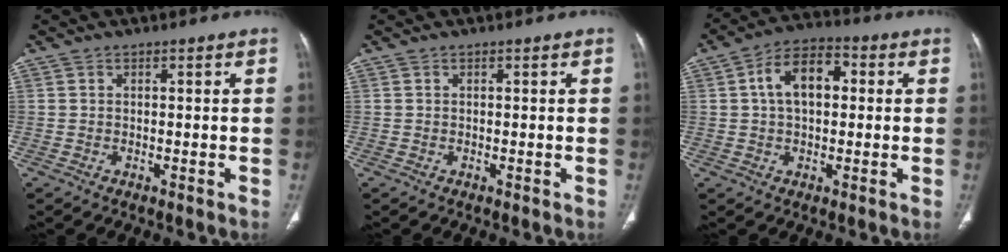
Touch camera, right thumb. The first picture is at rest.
{"total": 0.0}
{"total": 9.6, "force": [1.5, 5.9, 7.5], "torque": [-0.118, 0.025, 0.018]}